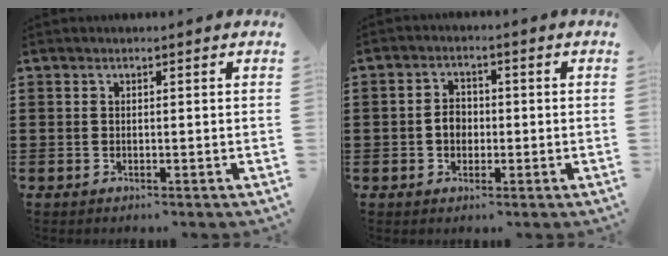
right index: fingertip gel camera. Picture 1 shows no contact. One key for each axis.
{"total": 3.1, "fx": -0.5, "fy": 2.4, "fz": 1.9, "tx": -0.041, "ty": 0.007, "tz": -0.012}